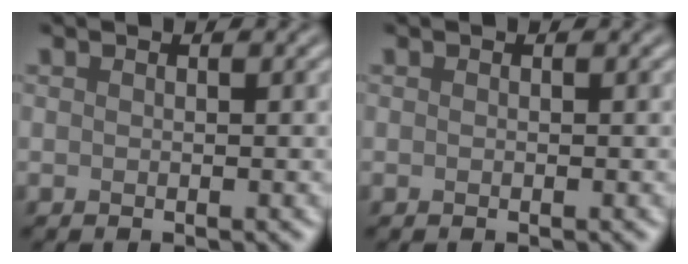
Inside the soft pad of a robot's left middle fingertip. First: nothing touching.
{"total": 0.0}